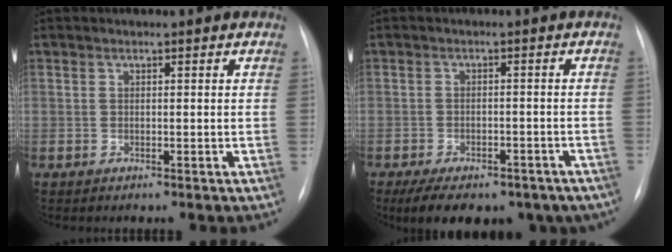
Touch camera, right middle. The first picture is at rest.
{"total": 17.3, "force": [-12.3, 8.5, 8.8], "torque": [-0.142, -0.007, -0.151]}